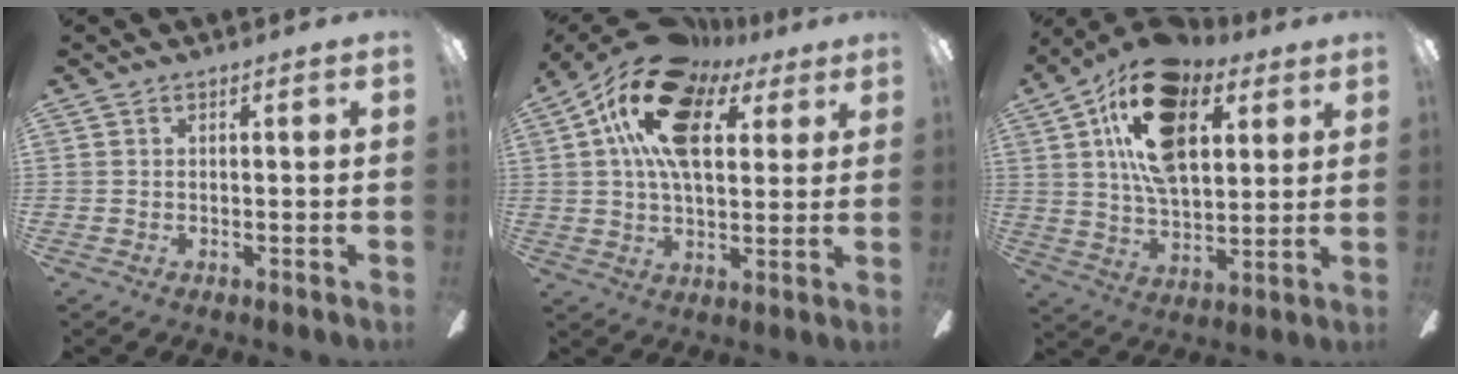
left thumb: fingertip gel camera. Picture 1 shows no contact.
{"total": 19.9, "force": [8.6, 10.8, 14.3], "torque": [-0.276, -0.011, 0.146]}
{"total": 20.2, "force": [9.3, 11.2, 14.0], "torque": [-0.247, -0.019, 0.160]}